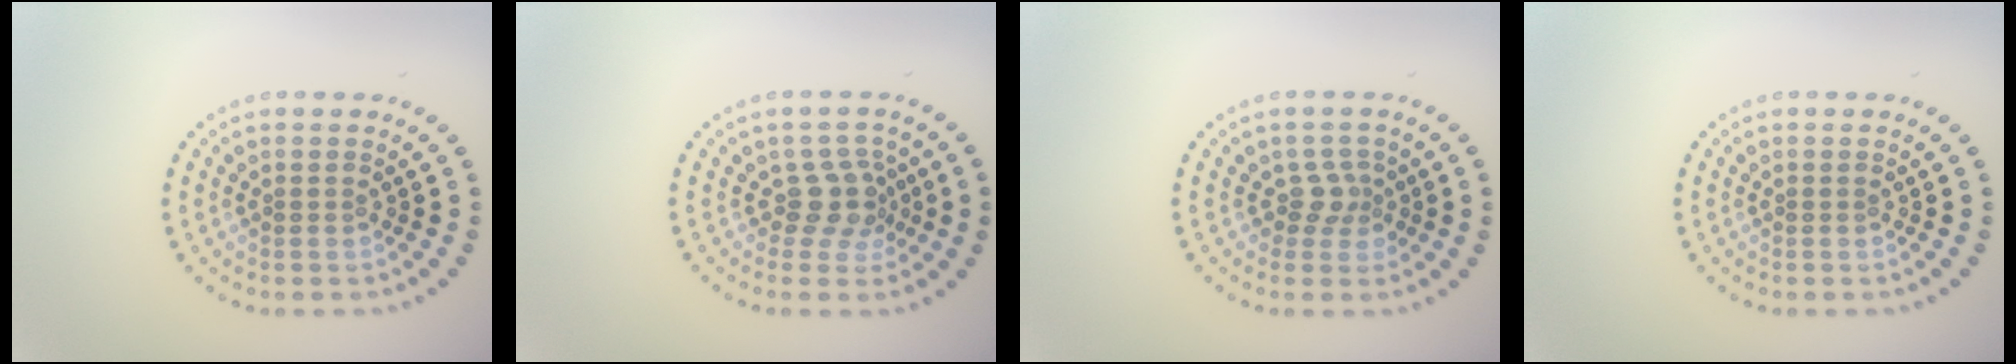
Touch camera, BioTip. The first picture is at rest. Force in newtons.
{"total": 2.7, "press": 2.1, "slide": 1.8}
{"total": 1.9, "press": 1.4, "slide": 1.3}
{"total": 0.0}